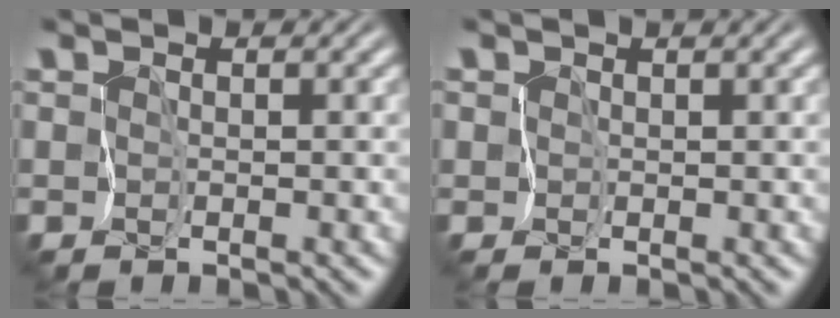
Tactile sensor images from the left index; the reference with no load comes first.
{"total": 0.7, "force": [0.4, 0.5, 0.3], "torque": [0.001, 0.001, 0.003]}